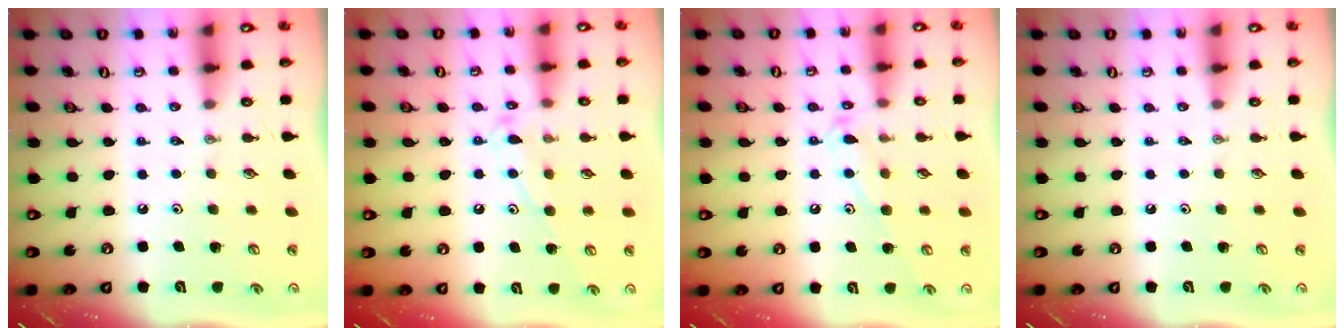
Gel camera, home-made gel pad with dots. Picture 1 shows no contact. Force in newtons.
{"total": 10.3, "press": 10.3, "slide": 0.6}
{"total": 11.3, "press": 11.2, "slide": 0.8}
{"total": 0.0}